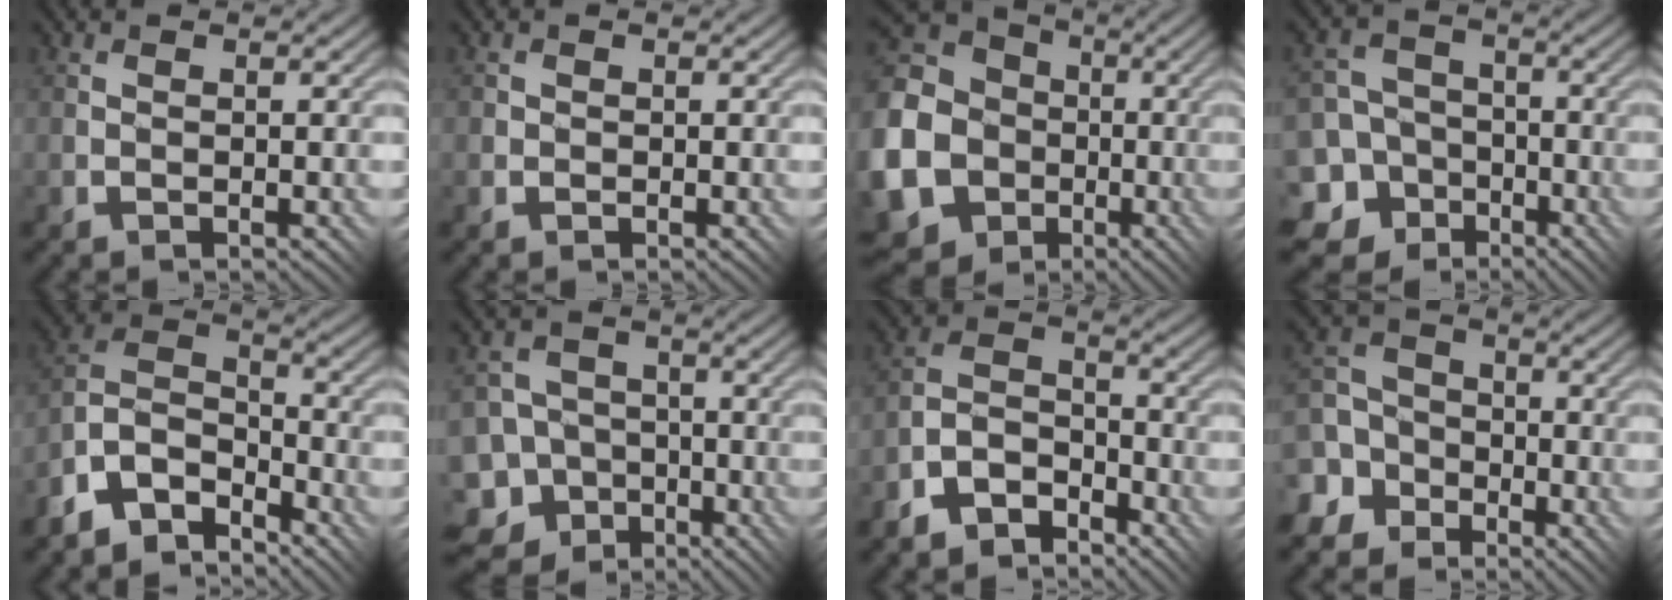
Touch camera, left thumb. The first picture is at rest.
{"total": 1.0, "force": [0.1, 0.9, -0.2], "torque": [0.002, 0.001, 0.000]}
{"total": 23.0, "force": [-5.1, 21.2, 7.3], "torque": [-0.257, -0.021, -0.116]}
{"total": 10.5, "force": [-4.4, 9.2, 2.3], "torque": [-0.096, -0.013, -0.097]}
{"total": 9.0, "force": [-7.1, 4.2, 3.8], "torque": [-0.071, 0.004, -0.152]}
{"total": 11.8, "force": [-7.2, 8.9, 2.6], "torque": [-0.091, -0.020, -0.126]}
{"total": 6.9, "force": [-5.5, 3.4, 2.5], "torque": [-0.050, -0.001, -0.114]}
{"total": 8.3, "force": [-4.1, 7.0, 1.9], "torque": [-0.068, -0.010, -0.102]}